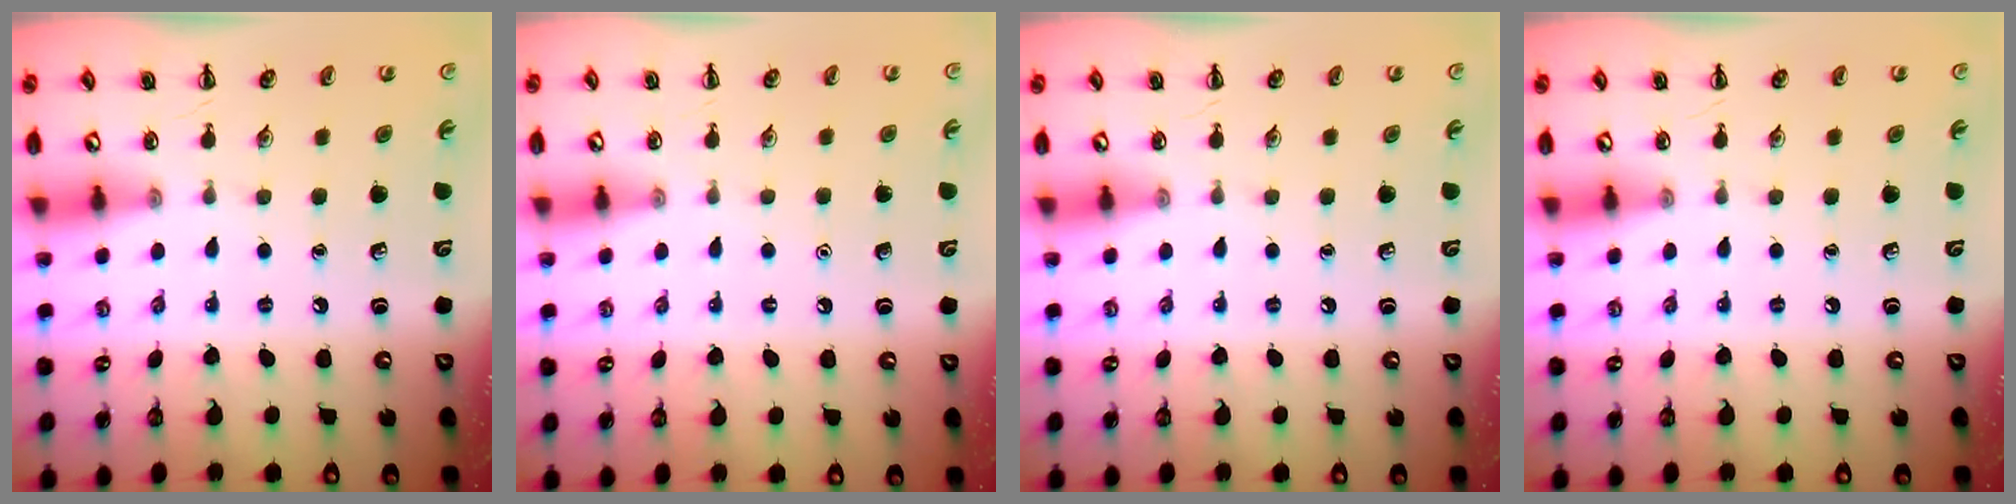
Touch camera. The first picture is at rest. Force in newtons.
{"total": 1.5, "press": 1.5, "slide": 0.1}
{"total": 0.0}
{"total": 0.0}